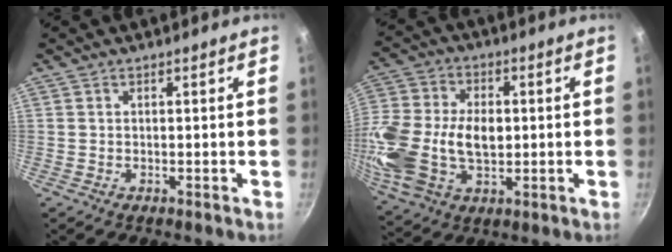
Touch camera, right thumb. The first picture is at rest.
{"total": 20.1, "force": [-0.9, 13.2, 15.1], "torque": [-0.306, 0.016, -0.015]}